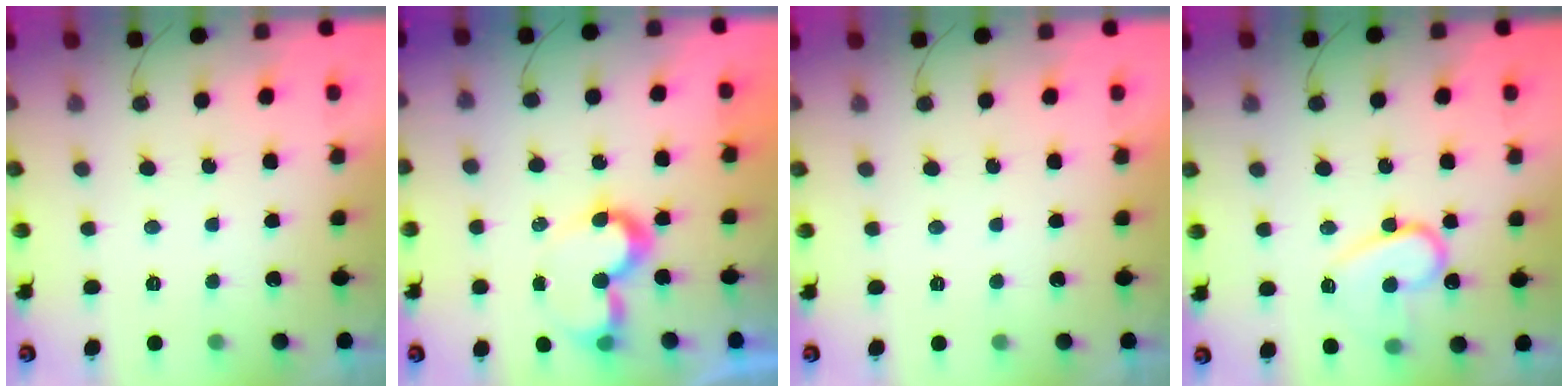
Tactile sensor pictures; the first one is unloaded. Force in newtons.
{"total": 8.8, "press": 8.7, "slide": 0.7}
{"total": 1.7, "press": 1.7, "slide": 0.1}
{"total": 13.7, "press": 13.6, "slide": 1.4}